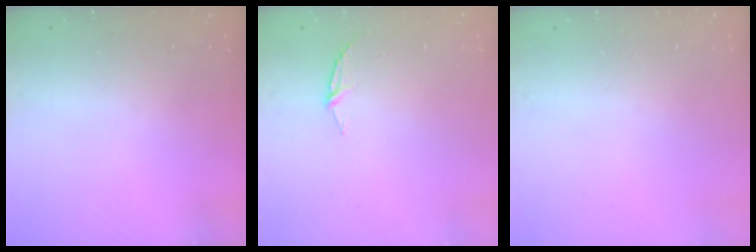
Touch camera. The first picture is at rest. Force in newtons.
{"total": 5.1, "press": 5.1, "slide": 0.5}
{"total": 0.0}